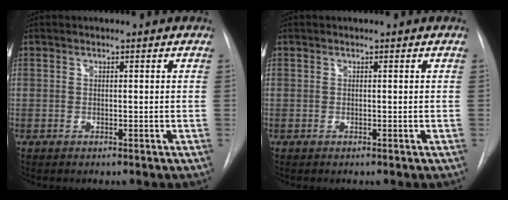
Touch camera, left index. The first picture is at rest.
{"total": 0.0}